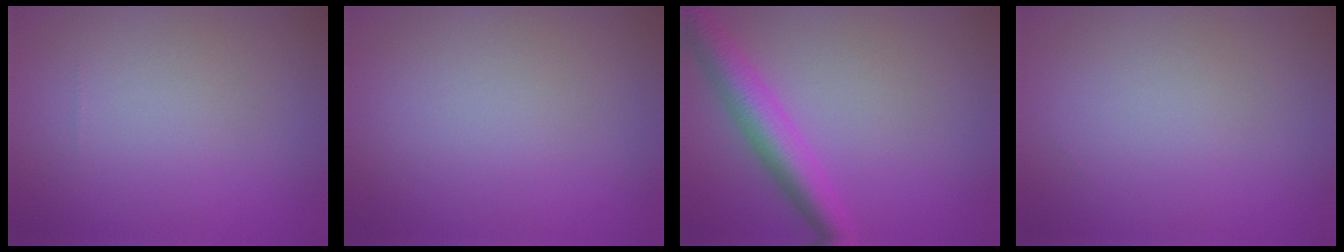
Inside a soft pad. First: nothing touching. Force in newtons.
{"total": 0.0}
{"total": 4.9, "press": 4.9, "slide": 0.1}
{"total": 0.0}